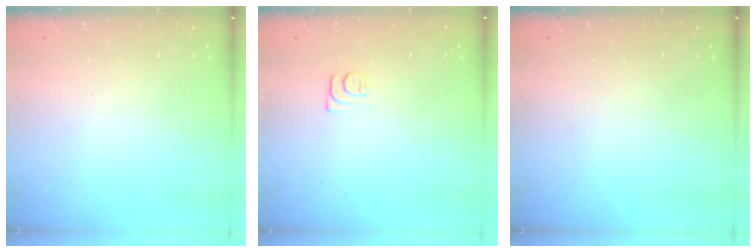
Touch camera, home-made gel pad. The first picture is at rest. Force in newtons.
{"total": 6.7, "press": 6.7, "slide": 0.6}
{"total": 0.0}